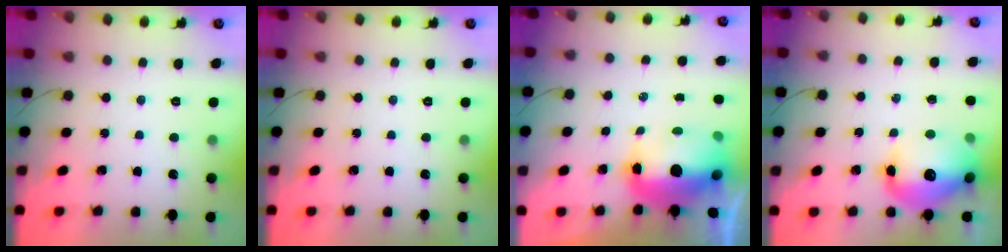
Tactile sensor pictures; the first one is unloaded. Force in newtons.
{"total": 0.0}
{"total": 19.3, "press": 15.5, "slide": 11.4}
{"total": 16.2, "press": 15.6, "slide": 4.1}